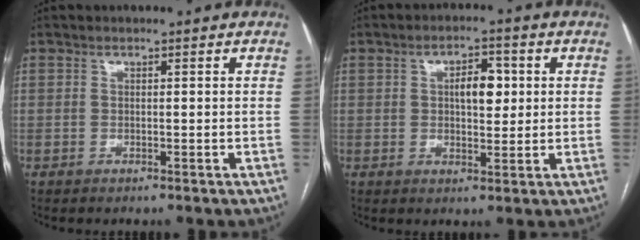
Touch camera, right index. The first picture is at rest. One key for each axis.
{"total": 5.5, "fx": 1.2, "fy": 2.6, "fz": 4.6, "tx": -0.071, "ty": 0.010, "tz": 0.021}